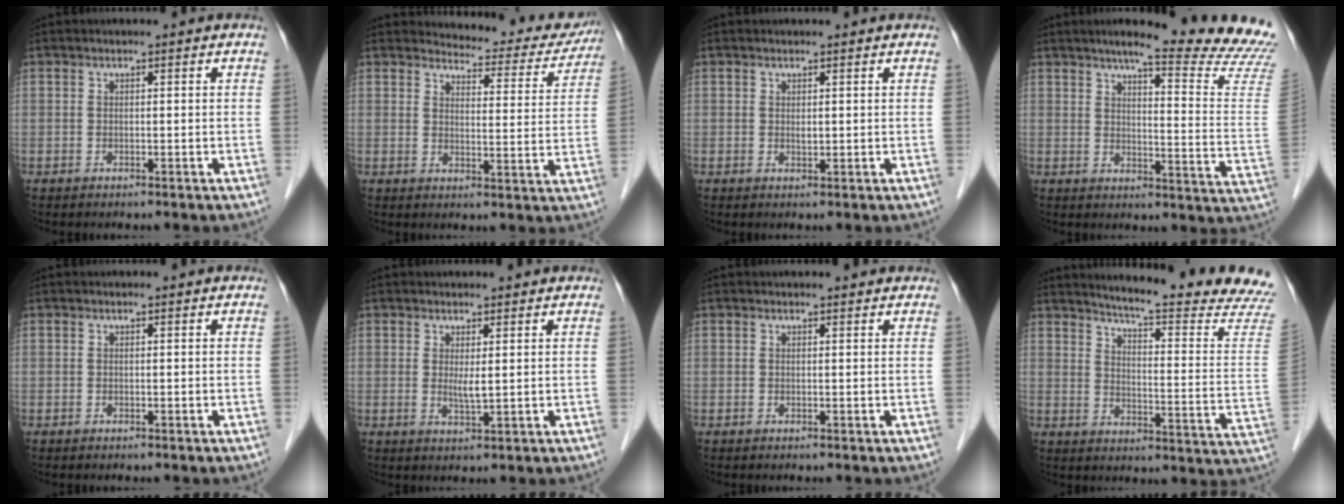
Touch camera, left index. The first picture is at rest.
{"total": 12.0, "force": [11.6, 2.6, 1.1], "torque": [0.006, -0.032, 0.123]}
{"total": 0.7, "force": [0.3, 0.4, 0.5], "torque": [-0.009, -0.004, 0.005]}
{"total": 19.4, "force": [17.4, -0.9, 8.6], "torque": [-0.117, -0.099, 0.199]}
{"total": 0.0}
{"total": 2.0, "force": [0.6, 0.3, 1.9], "torque": [-0.039, -0.007, 0.015]}
{"total": 2.6, "force": [2.4, 0.6, 0.5], "torque": [-0.011, 0.013, 0.024]}
{"total": 21.1, "force": [19.6, -1.2, 7.6], "torque": [-0.114, -0.120, 0.231]}